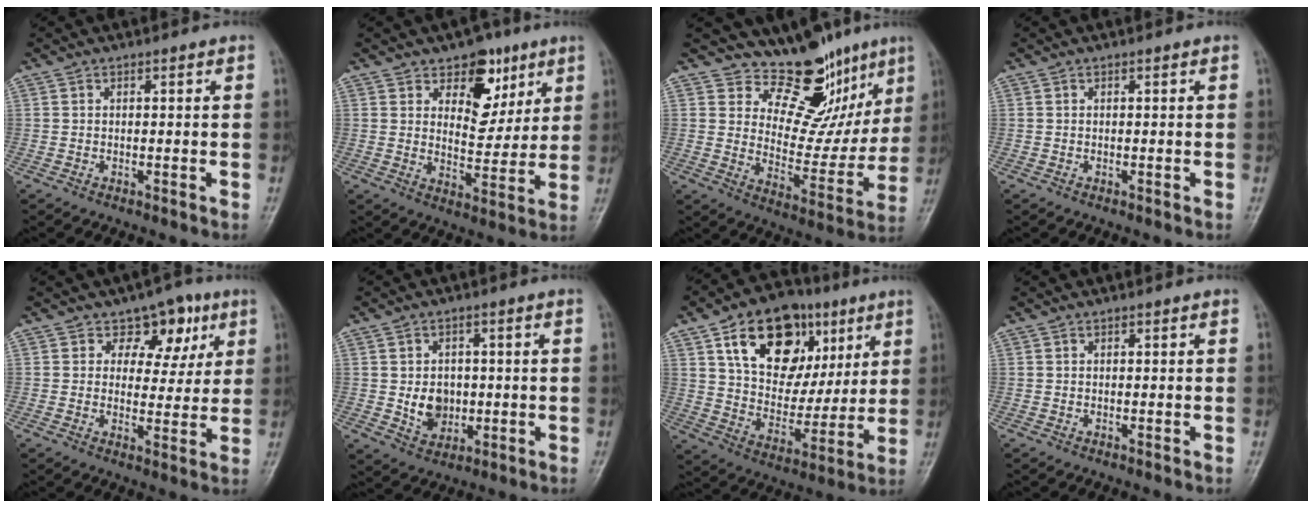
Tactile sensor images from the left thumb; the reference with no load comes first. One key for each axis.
{"total": 10.3, "fx": 5.5, "fy": 6.5, "fz": 5.7, "tx": -0.042, "ty": -0.029, "tz": 0.085}
{"total": 13.9, "fx": 10.6, "fy": 6.9, "fz": 5.7, "tx": -0.020, "ty": -0.076, "tz": 0.168}
{"total": 0.0}
{"total": 7.9, "fx": 3.8, "fy": 5.7, "fz": 3.9, "tx": -0.005, "ty": -0.010, "tz": 0.048}
{"total": 6.5, "fx": -0.3, "fy": 5.3, "fz": 3.8, "tx": -0.032, "ty": -0.001, "tz": 0.003}
{"total": 21.6, "fx": 9.5, "fy": 14.2, "fz": 13.2, "tx": -0.167, "ty": -0.019, "tz": 0.158}
{"total": 0.0}